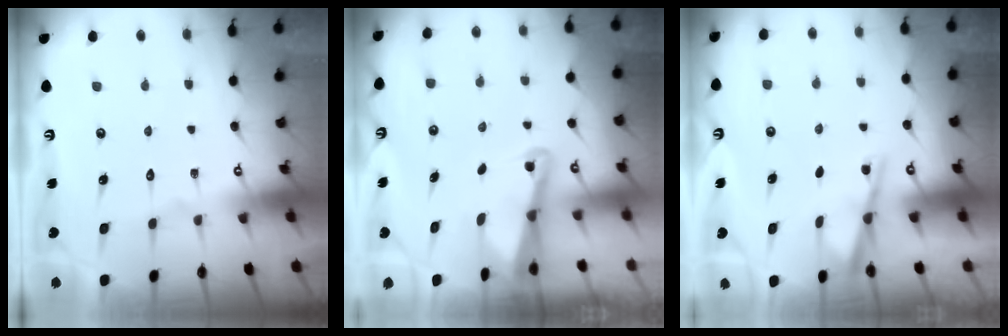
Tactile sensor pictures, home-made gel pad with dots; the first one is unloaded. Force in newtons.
{"total": 2.5, "press": 2.4, "slide": 0.6}
{"total": 2.6, "press": 2.6, "slide": 0.2}